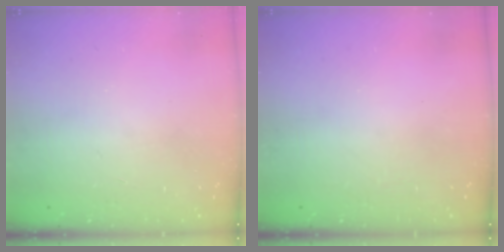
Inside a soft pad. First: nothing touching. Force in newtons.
{"total": 0.0}